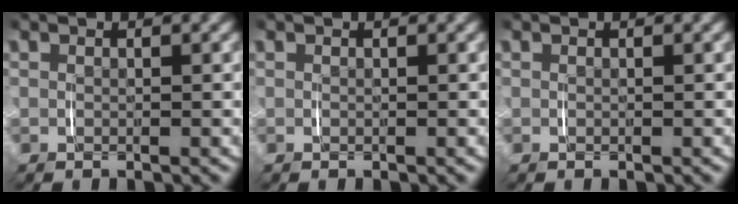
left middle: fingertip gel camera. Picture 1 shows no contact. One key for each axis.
{"total": 0.0}
{"total": 0.0}